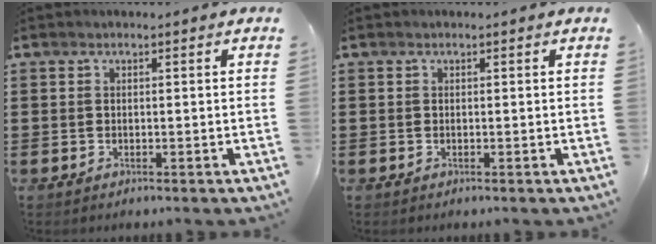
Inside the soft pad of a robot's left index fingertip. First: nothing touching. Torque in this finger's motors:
{"motor_torque": [0.00, 0.00, 0.00, 0.00]}